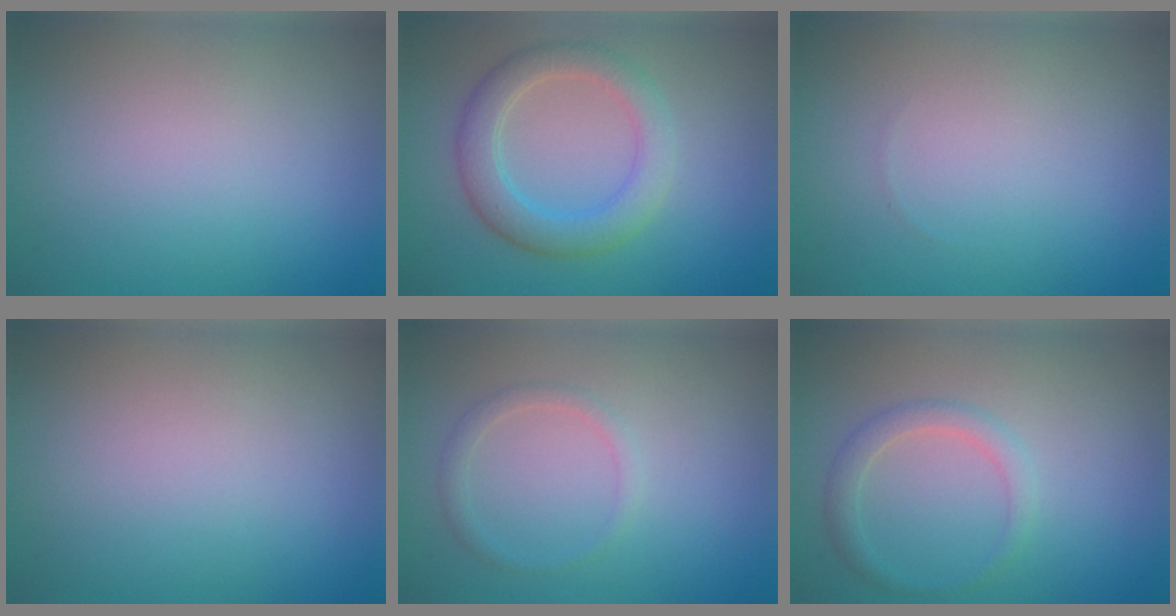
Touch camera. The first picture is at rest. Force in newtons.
{"total": 4.0, "press": 4.0, "slide": 0.3}
{"total": 0.0}
{"total": 0.0}
{"total": 1.4, "press": 1.4, "slide": 0.1}
{"total": 1.9, "press": 1.9, "slide": 0.1}